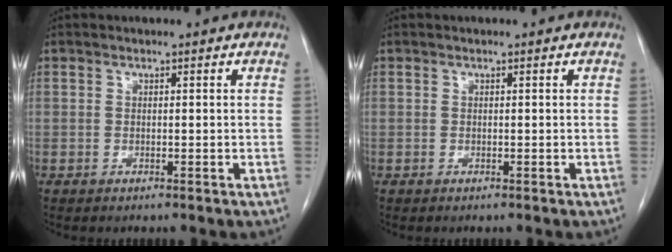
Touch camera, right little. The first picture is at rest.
{"total": 0.0}